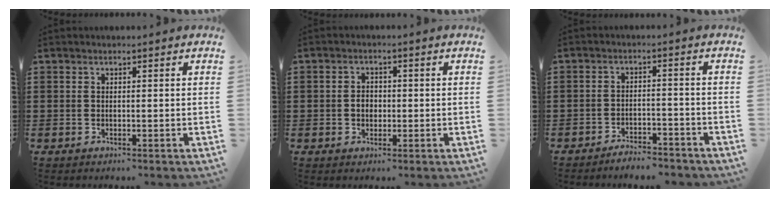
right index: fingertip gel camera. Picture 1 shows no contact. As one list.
[{"total": 2.3, "force": [-0.3, 1.8, 1.4], "torque": [-0.031, 0.006, -0.008]}, {"total": 3.3, "force": [-3.2, 0.4, 0.4], "torque": [-0.012, 0.003, -0.066]}]